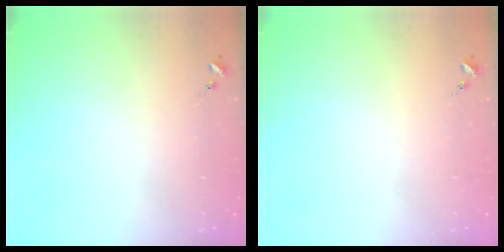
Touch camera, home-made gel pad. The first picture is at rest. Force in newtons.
{"total": 0.0}